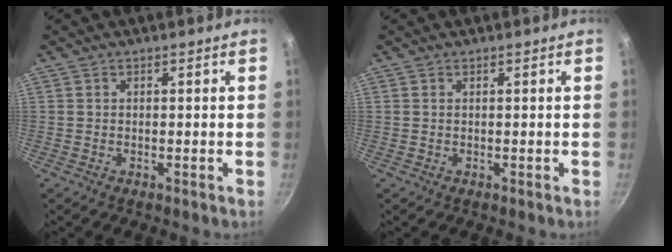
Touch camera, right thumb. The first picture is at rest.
{"total": 0.0}